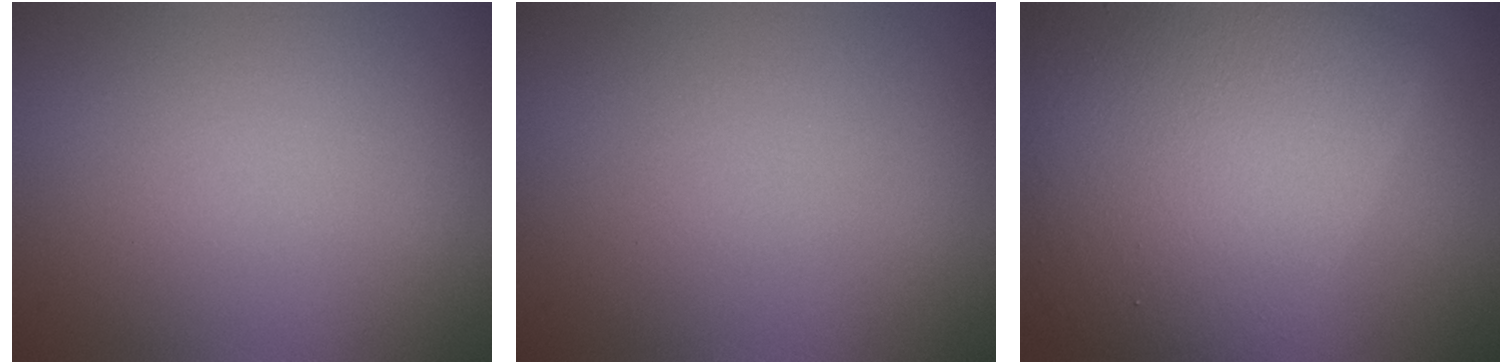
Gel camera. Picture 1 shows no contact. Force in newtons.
{"total": 0.0}
{"total": 12.1, "press": 12.1, "slide": 0.2}